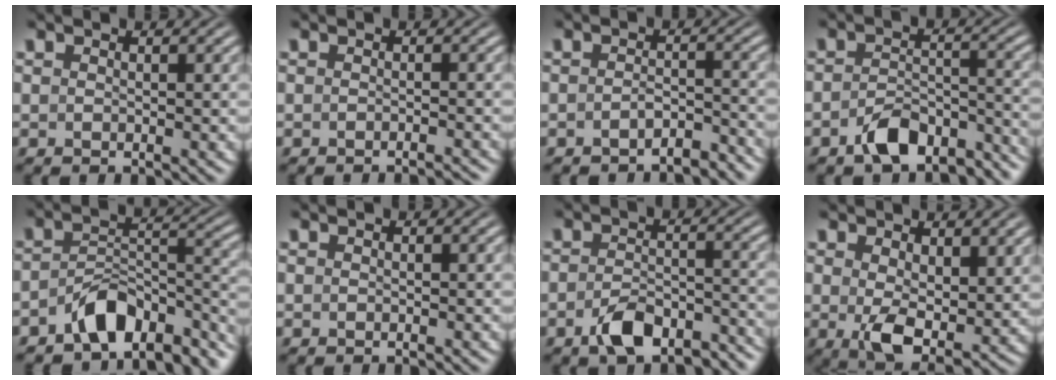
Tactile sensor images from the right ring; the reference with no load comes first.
{"total": 2.1, "force": [-2.1, -0.1, 0.4], "torque": [-0.006, -0.003, -0.031]}
{"total": 3.8, "force": [-3.6, 0.7, 0.9], "torque": [-0.007, -0.009, -0.060]}
{"total": 6.1, "force": [-5.4, 2.0, 2.2], "torque": [-0.028, -0.009, -0.082]}
{"total": 7.9, "force": [-6.1, 3.2, 3.8], "torque": [-0.051, -0.013, -0.089]}
{"total": 0.0}
{"total": 4.9, "force": [-4.3, 1.5, 2.0], "torque": [-0.027, -0.006, -0.068]}
{"total": 4.5, "force": [-1.0, 2.2, 3.8], "torque": [-0.069, -0.040, 0.003]}